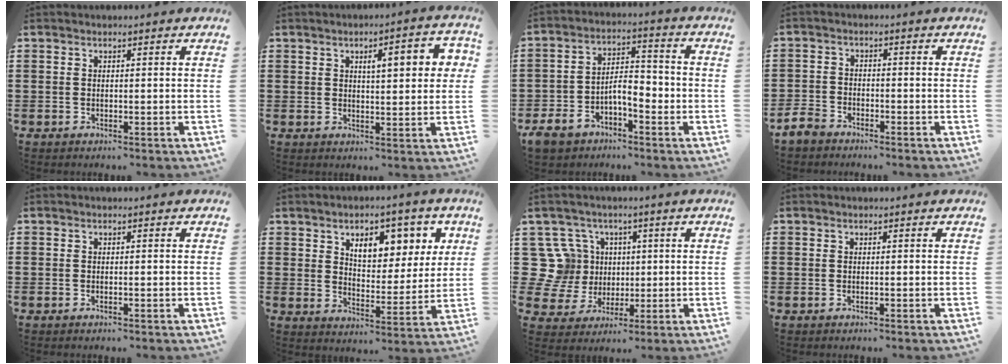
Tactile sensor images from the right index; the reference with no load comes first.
{"total": 5.4, "force": [1.6, 1.5, 4.9], "torque": [-0.072, -0.001, 0.019]}
{"total": 5.9, "force": [-2.8, 3.4, 4.0], "torque": [-0.081, 0.011, -0.057]}
{"total": 3.0, "force": [-2.7, 1.2, 0.4], "torque": [-0.036, -0.004, -0.064]}
{"total": 0.0}
{"total": 7.1, "force": [4.1, 4.1, 4.2], "torque": [-0.071, -0.005, 0.064]}
{"total": 10.2, "force": [2.2, 9.6, 2.7], "torque": [-0.115, 0.009, 0.048]}
{"total": 0.0}